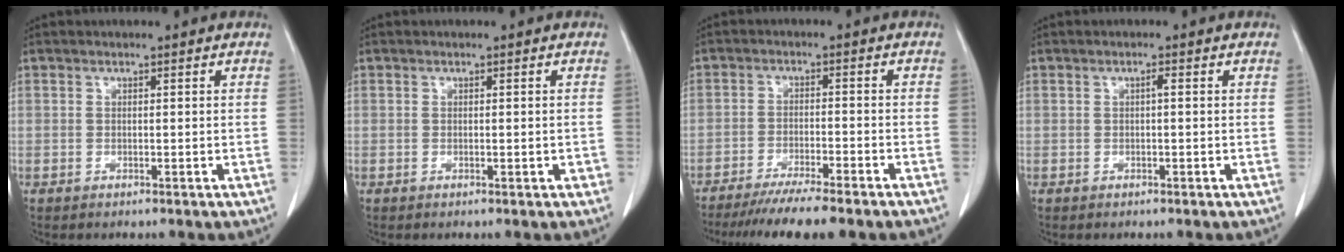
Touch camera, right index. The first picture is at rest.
{"total": 1.2, "force": [-0.3, 0.3, 1.1], "torque": [-0.012, -0.001, -0.001]}
{"total": 10.7, "force": [-8.9, 0.1, 5.9], "torque": [-0.078, -0.025, -0.139]}
{"total": 0.7, "force": [0.0, 0.1, 0.7], "torque": [-0.012, 0.002, 0.000]}